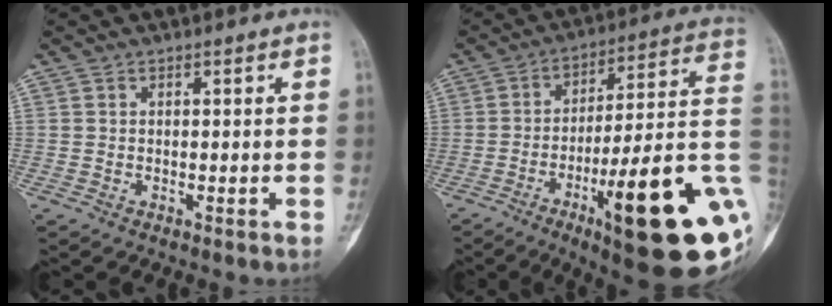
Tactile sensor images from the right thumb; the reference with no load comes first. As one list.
[{"total": 26.5, "force": [-8.1, 5.6, 24.6], "torque": [-0.290, 0.025, -0.111]}]